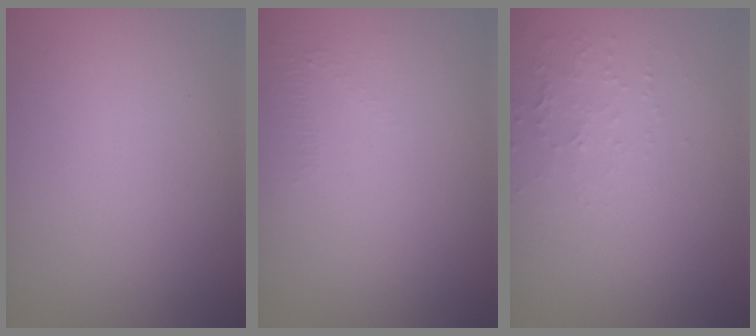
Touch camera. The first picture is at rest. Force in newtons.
{"total": 0.5, "press": 0.2, "slide": 0.5}
{"total": 1.5, "press": 1.5, "slide": 0.5}